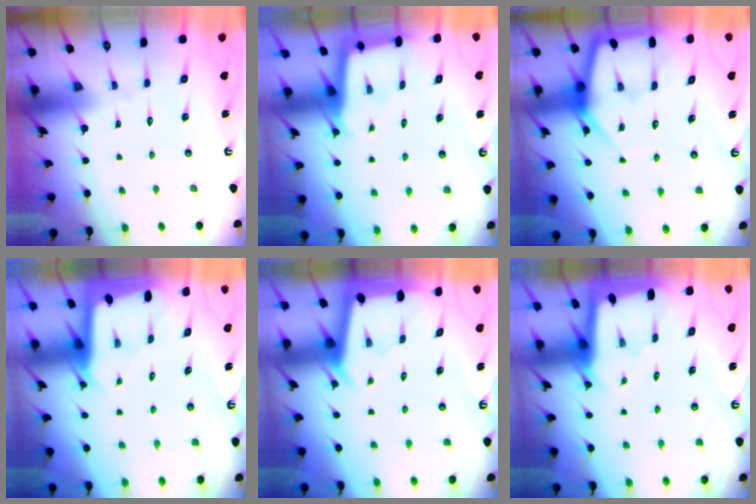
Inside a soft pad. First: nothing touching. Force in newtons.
{"total": 2.3, "press": 2.3, "slide": 0.2}
{"total": 9.0, "press": 9.0, "slide": 0.6}
{"total": 2.1, "press": 2.1, "slide": 0.1}
{"total": 2.2, "press": 2.2, "slide": 0.3}
{"total": 1.9, "press": 1.9, "slide": 0.2}